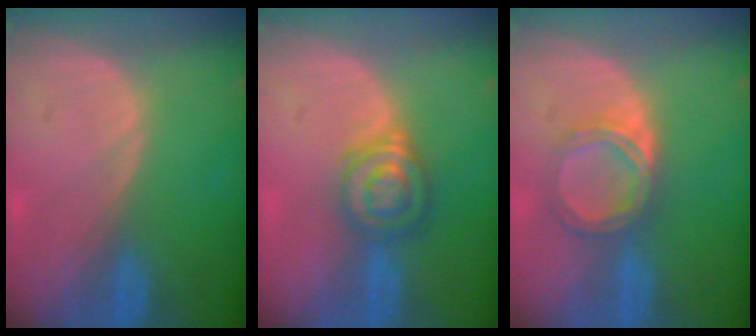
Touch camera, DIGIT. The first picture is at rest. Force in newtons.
{"total": 6.2, "press": 5.8, "slide": 2.2}
{"total": 4.8, "press": 4.8, "slide": 0.5}